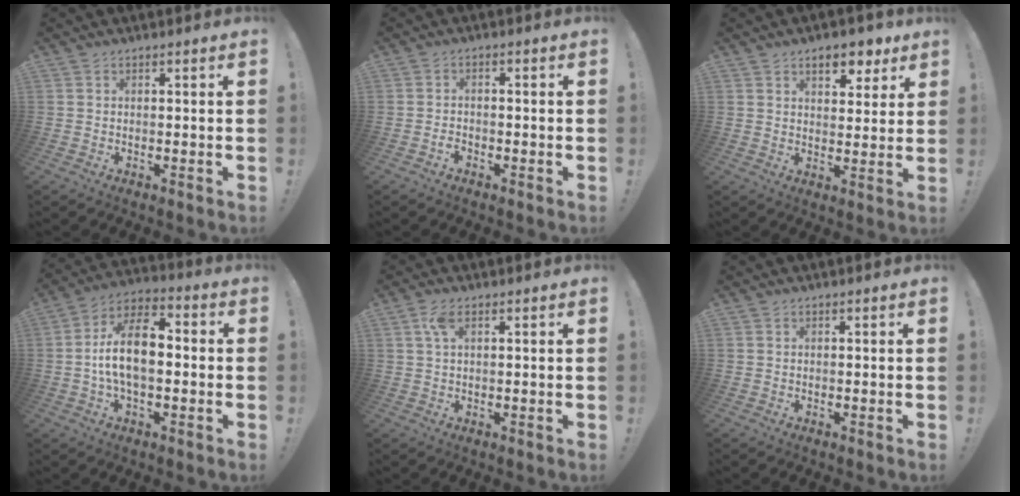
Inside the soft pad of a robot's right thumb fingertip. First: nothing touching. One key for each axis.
{"total": 1.8, "fx": -1.5, "fy": 0.7, "fz": 0.7, "tx": -0.008, "ty": 0.003, "tz": -0.028}
{"total": 8.5, "fx": 5.2, "fy": 4.5, "fz": 5.0, "tx": -0.053, "ty": -0.026, "tz": 0.087}
{"total": 13.3, "fx": -1.3, "fy": 7.2, "fz": 11.1, "tx": -0.188, "ty": 0.007, "tz": -0.026}
{"total": 3.6, "fx": 1.3, "fy": 1.4, "fz": 3.0, "tx": -0.062, "ty": 0.004, "tz": 0.022}
{"total": 0.0}